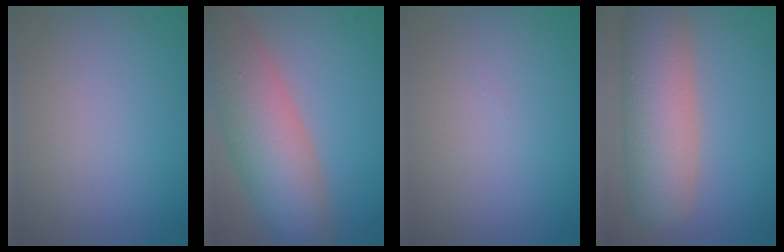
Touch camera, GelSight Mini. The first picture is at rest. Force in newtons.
{"total": 10.8, "press": 10.8, "slide": 0.7}
{"total": 0.0}
{"total": 9.1, "press": 9.1, "slide": 0.6}